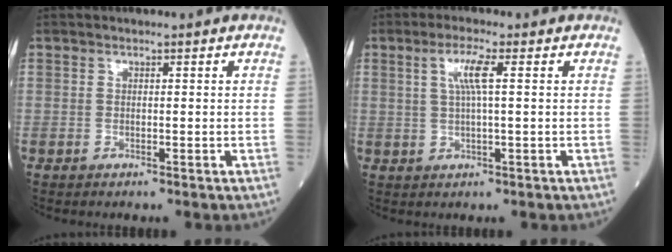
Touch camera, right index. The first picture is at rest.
{"total": 4.2, "force": [1.2, -0.1, 4.0], "torque": [-0.081, 0.006, 0.023]}